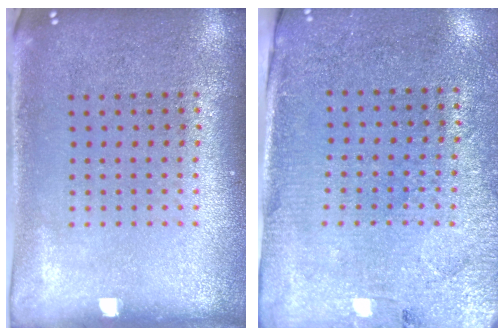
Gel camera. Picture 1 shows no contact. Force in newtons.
{"total": 2.8, "press": 2.6, "slide": 1.2}